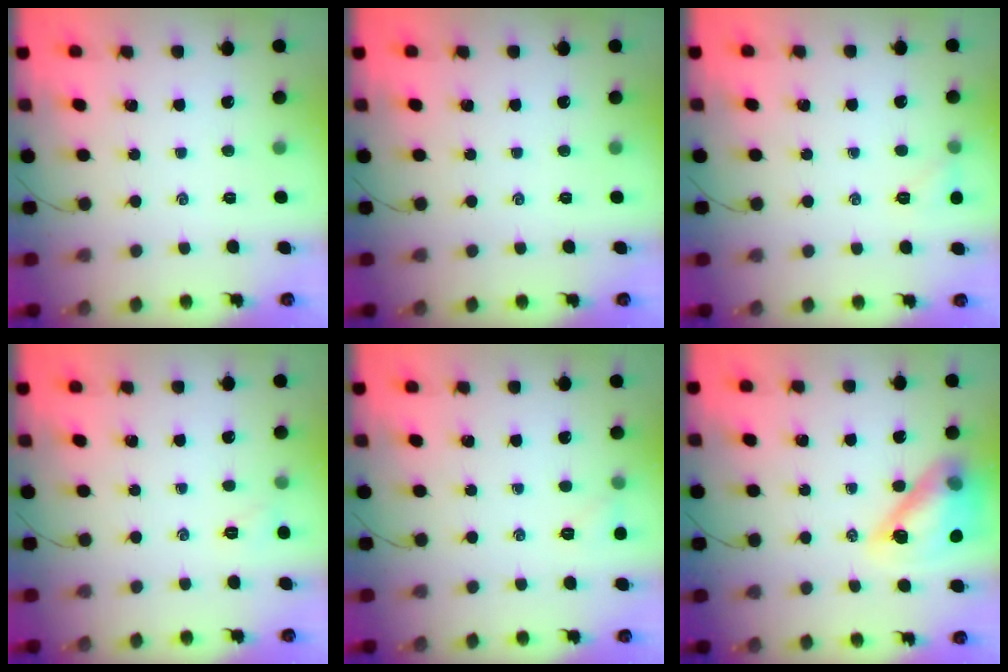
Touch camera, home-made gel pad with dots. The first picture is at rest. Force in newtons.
{"total": 0.0}
{"total": 5.6, "press": 5.4, "slide": 1.5}
{"total": 4.2, "press": 4.1, "slide": 1.2}
{"total": 4.8, "press": 4.6, "slide": 1.4}
{"total": 15.5, "press": 14.8, "slide": 4.5}